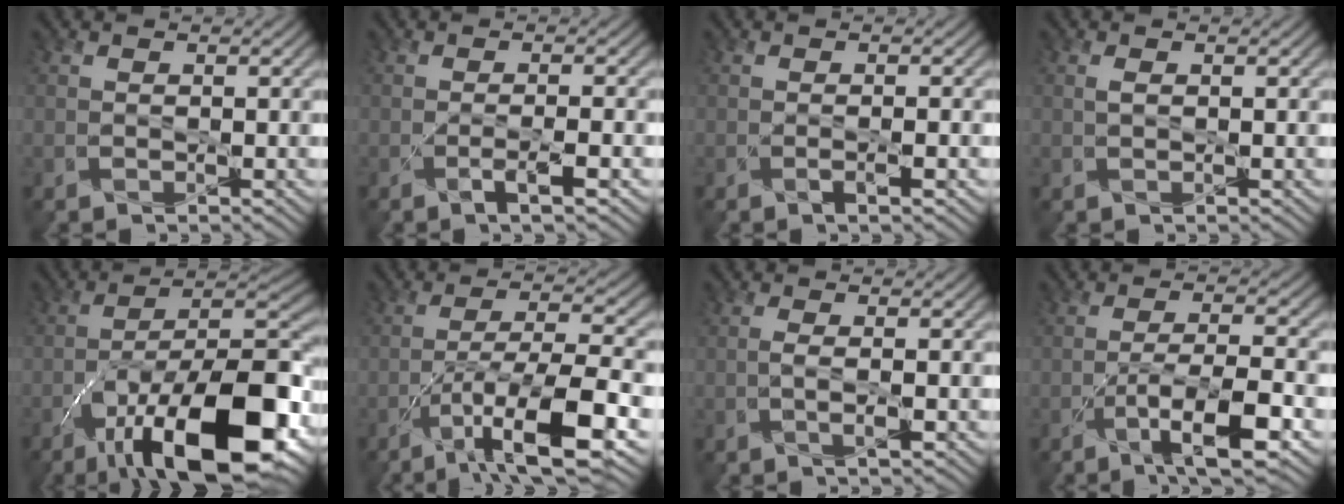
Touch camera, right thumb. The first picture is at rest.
{"total": 2.3, "force": [-0.8, 0.2, 2.1], "torque": [-0.036, 0.007, -0.024]}
{"total": 1.3, "force": [-0.3, 0.1, 1.3], "torque": [-0.022, 0.003, -0.009]}
{"total": 0.7, "force": [0.3, 0.2, 0.6], "torque": [-0.017, 0.002, 0.005]}
{"total": 19.0, "force": [-9.5, 7.6, 14.6], "torque": [-0.228, -0.014, -0.163]}
{"total": 11.2, "force": [-5.5, 2.7, 9.3], "torque": [-0.170, -0.002, -0.099]}
{"total": 1.7, "force": [0.0, 0.3, 1.7], "torque": [-0.033, 0.002, -0.004]}
{"total": 8.2, "force": [-4.3, 1.6, 6.8], "torque": [-0.118, 0.005, -0.077]}